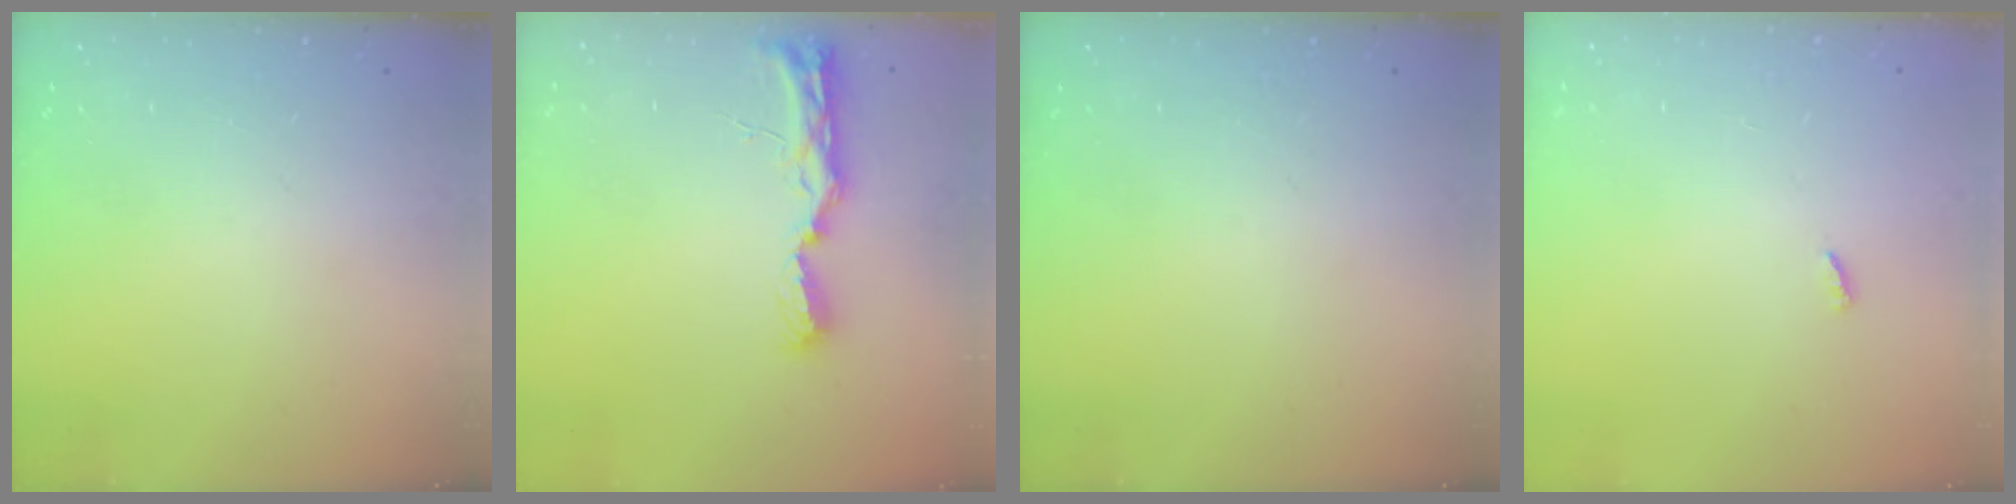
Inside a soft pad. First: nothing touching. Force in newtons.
{"total": 10.5, "press": 9.6, "slide": 4.3}
{"total": 0.0}
{"total": 1.9, "press": 1.9, "slide": 0.3}